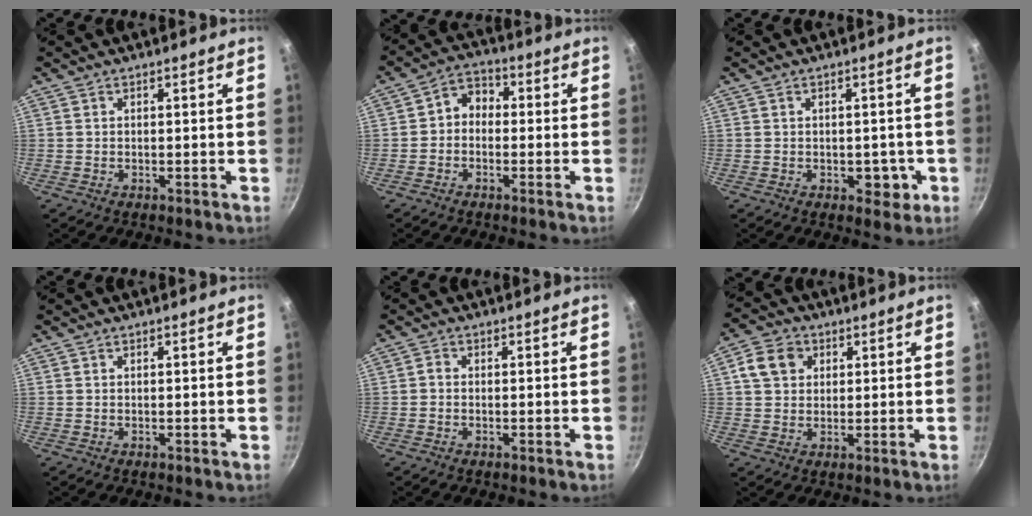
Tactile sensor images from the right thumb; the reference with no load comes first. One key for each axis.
{"total": 5.0, "fx": -0.7, "fy": 4.1, "fz": 2.9, "tx": -0.025, "ty": 0.023, "tz": -0.028}
{"total": 4.1, "fx": -1.0, "fy": 2.8, "fz": 2.8, "tx": -0.004, "ty": 0.005, "tz": -0.010}
{"total": 0.0}
{"total": 1.0, "fx": -0.4, "fy": 0.7, "fz": 0.6, "tx": -0.011, "ty": 0.006, "tz": -0.010}
{"total": 7.0, "fx": 2.1, "fy": 5.8, "fz": 3.4, "tx": -0.038, "ty": 0.006, "tz": 0.028}